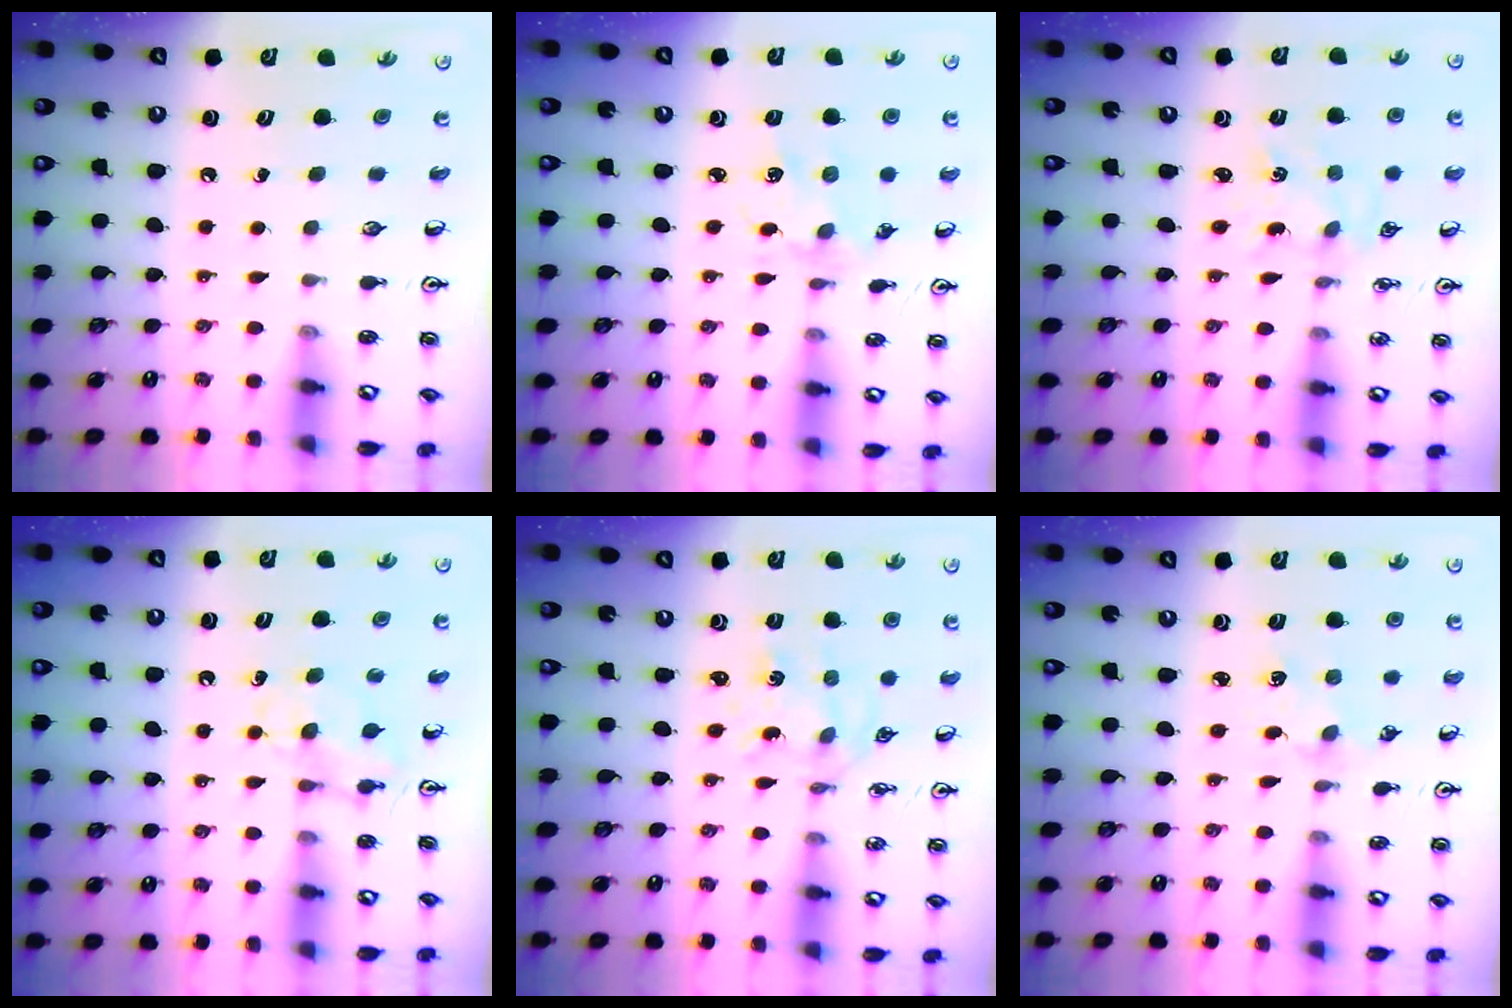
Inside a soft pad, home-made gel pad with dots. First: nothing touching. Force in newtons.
{"total": 2.5, "press": 2.5, "slide": 0.5}
{"total": 2.3, "press": 2.3, "slide": 0.3}
{"total": 4.5, "press": 4.5, "slide": 0.6}
{"total": 1.5, "press": 1.4, "slide": 0.5}
{"total": 1.2, "press": 1.2, "slide": 0.2}